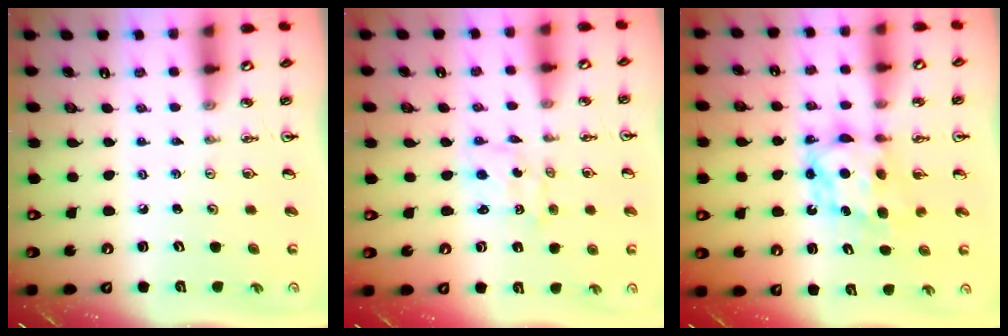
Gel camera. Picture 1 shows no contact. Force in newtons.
{"total": 1.7, "press": 1.4, "slide": 0.9}
{"total": 6.5, "press": 6.5, "slide": 0.4}